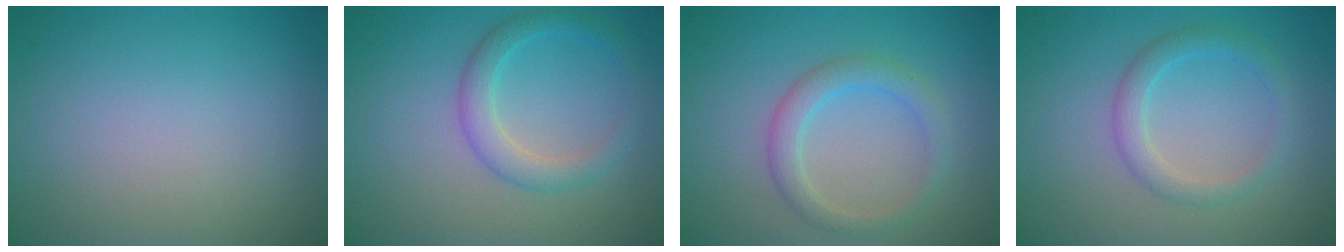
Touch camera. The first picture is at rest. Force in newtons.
{"total": 2.8, "press": 2.8, "slide": 0.2}
{"total": 2.7, "press": 2.7, "slide": 0.1}
{"total": 2.5, "press": 2.4, "slide": 0.2}